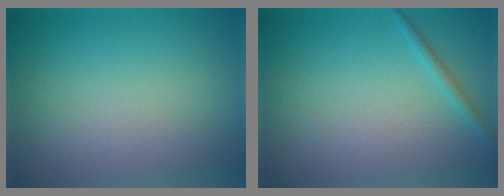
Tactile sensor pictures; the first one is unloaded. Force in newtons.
{"total": 1.1, "press": 1.0, "slide": 0.1}